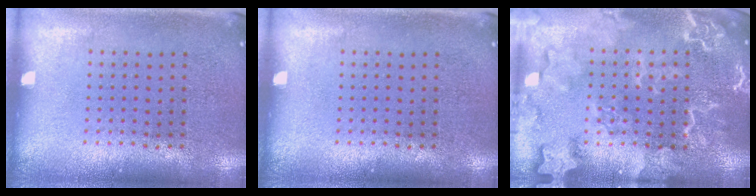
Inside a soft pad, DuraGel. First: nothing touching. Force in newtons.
{"total": 0.0}
{"total": 4.8, "press": 4.8, "slide": 0.7}